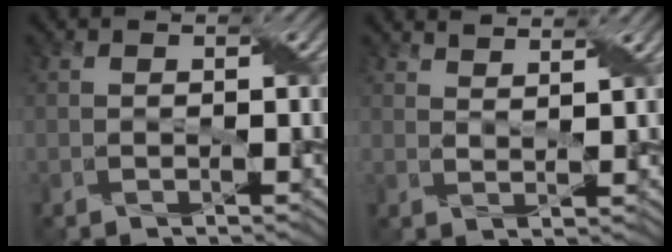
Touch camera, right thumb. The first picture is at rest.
{"total": 3.1, "force": [2.9, 0.4, 1.0], "torque": [-0.005, -0.009, 0.044]}